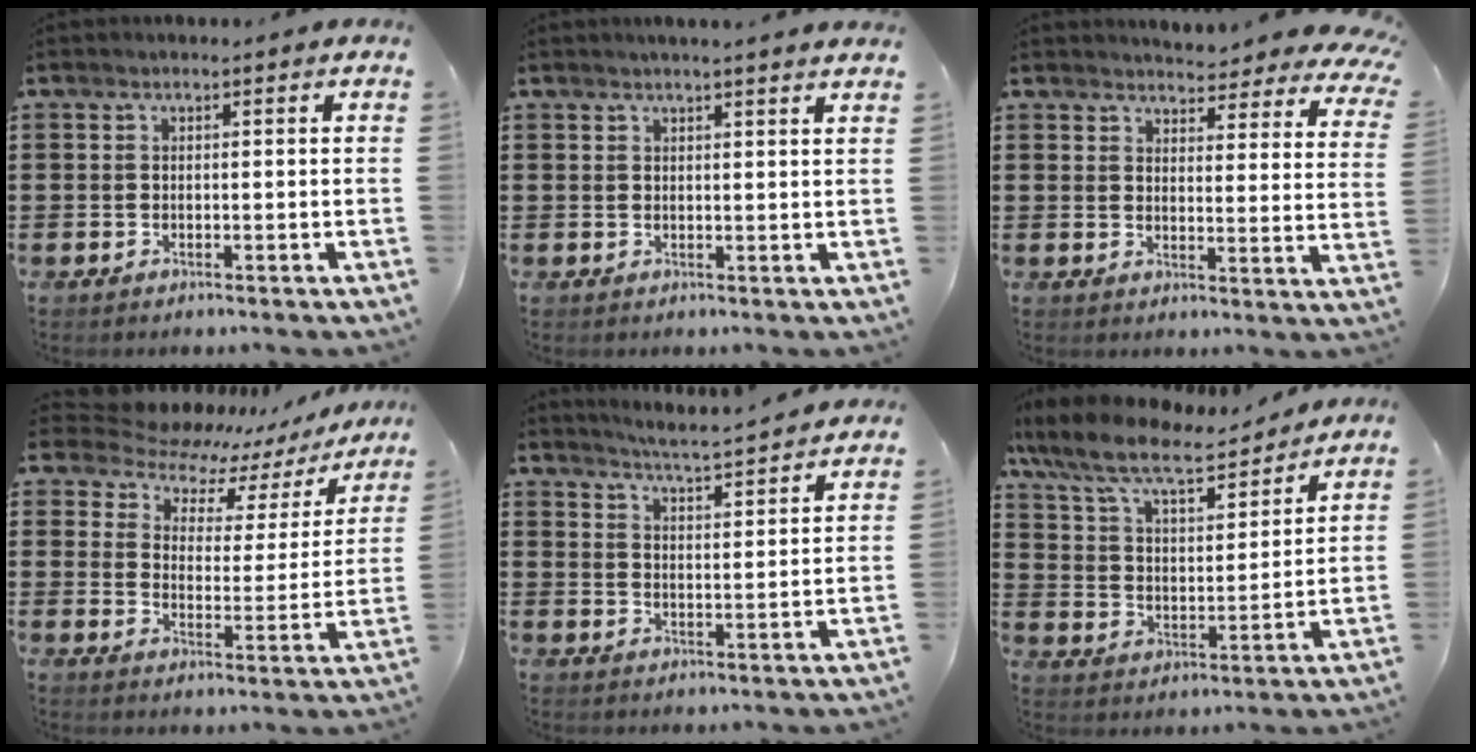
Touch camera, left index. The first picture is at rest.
{"total": 1.7, "force": [1.6, -0.4, 0.4], "torque": [-0.011, 0.000, 0.032]}
{"total": 4.4, "force": [4.3, 0.1, 1.1], "torque": [-0.034, -0.033, 0.074]}
{"total": 7.1, "force": [6.7, 2.0, 1.6], "torque": [-0.062, -0.049, 0.112]}
{"total": 4.3, "force": [4.2, -0.8, 0.8], "torque": [-0.035, -0.035, 0.068]}
{"total": 9.4, "force": [8.0, 1.9, 4.6], "torque": [-0.120, -0.039, 0.136]}